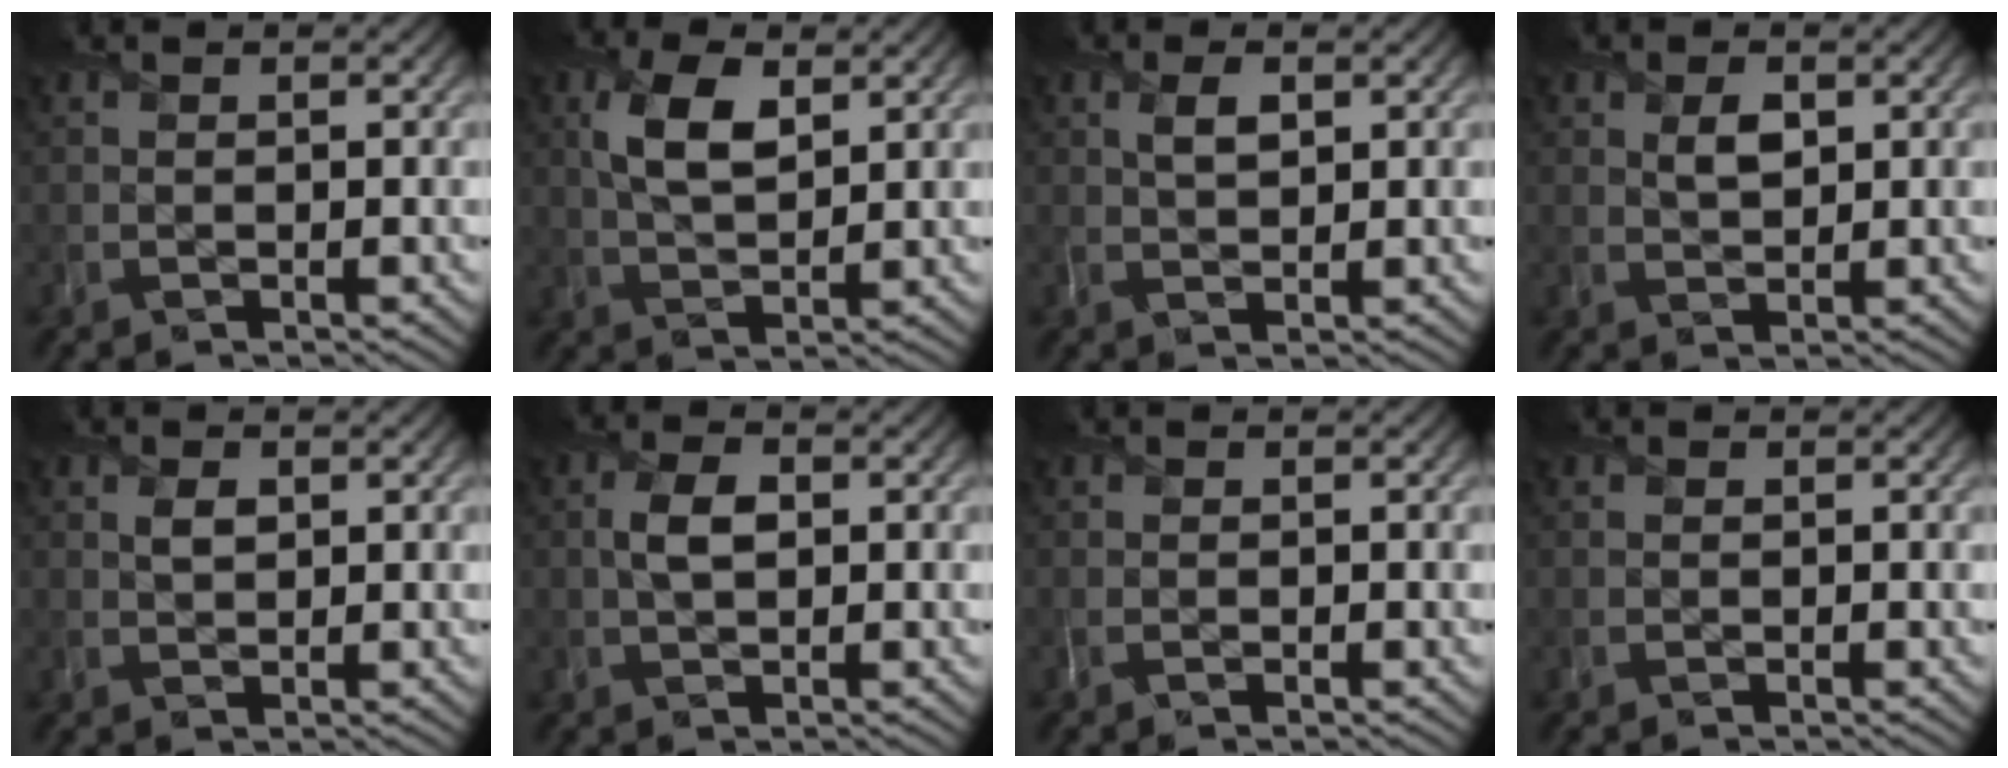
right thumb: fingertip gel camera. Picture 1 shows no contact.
{"total": 6.2, "force": [2.2, 3.0, 4.9], "torque": [-0.113, 0.002, 0.043]}
{"total": 2.1, "force": [1.3, 0.8, 1.4], "torque": [-0.026, 0.002, 0.026]}
{"total": 2.4, "force": [1.0, 1.4, 1.7], "torque": [-0.034, -0.003, 0.018]}
{"total": 1.6, "force": [0.7, 1.0, 1.0], "torque": [-0.021, -0.001, 0.014]}
{"total": 3.2, "force": [0.5, 1.8, 2.6], "torque": [-0.059, 0.003, 0.005]}
{"total": 0.0}
{"total": 0.0}